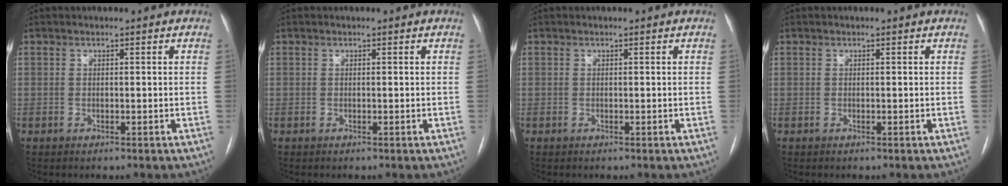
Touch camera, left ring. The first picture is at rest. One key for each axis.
{"total": 0.0}
{"total": 0.0}
{"total": 0.0}